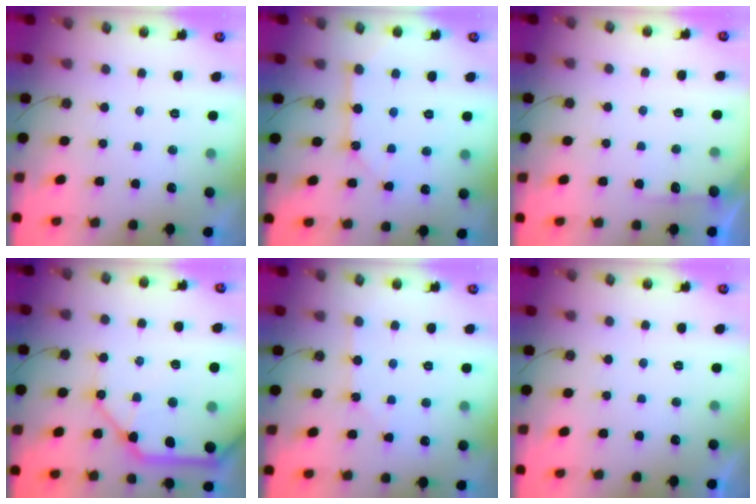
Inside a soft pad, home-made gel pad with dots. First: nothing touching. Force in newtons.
{"total": 10.4, "press": 10.4, "slide": 0.9}
{"total": 4.1, "press": 4.1, "slide": 0.4}
{"total": 21.1, "press": 21.0, "slide": 2.5}
{"total": 1.7, "press": 1.7, "slide": 0.3}
{"total": 0.0}